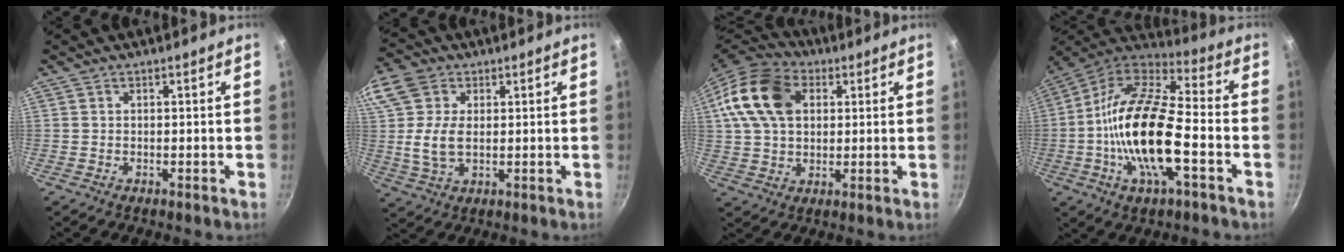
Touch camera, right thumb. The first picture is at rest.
{"total": 12.4, "force": [2.1, 8.6, 8.8], "torque": [-0.178, -0.001, 0.030]}
{"total": 16.1, "force": [4.4, 11.3, 10.6], "torque": [-0.187, 0.012, 0.067]}
{"total": 21.5, "force": [-4.6, 8.4, 19.3], "torque": [-0.366, 0.034, -0.107]}